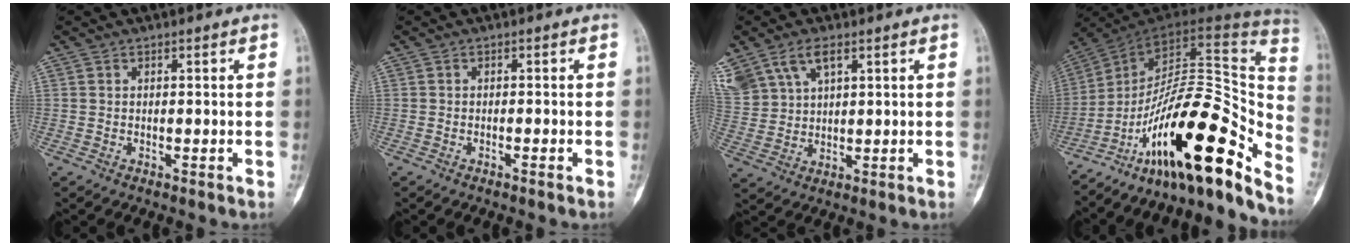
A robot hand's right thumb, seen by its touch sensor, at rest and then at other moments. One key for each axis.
{"total": 0.8, "fx": -0.5, "fy": 0.0, "fz": 0.6, "tx": -0.013, "ty": 0.004, "tz": -0.008}
{"total": 14.6, "fx": 7.7, "fy": 8.9, "fz": 8.6, "tx": -0.205, "ty": 0.006, "tz": 0.159}
{"total": 26.3, "fx": -17.3, "fy": 7.0, "fz": 18.5, "tx": -0.217, "ty": 0.121, "tz": -0.279}